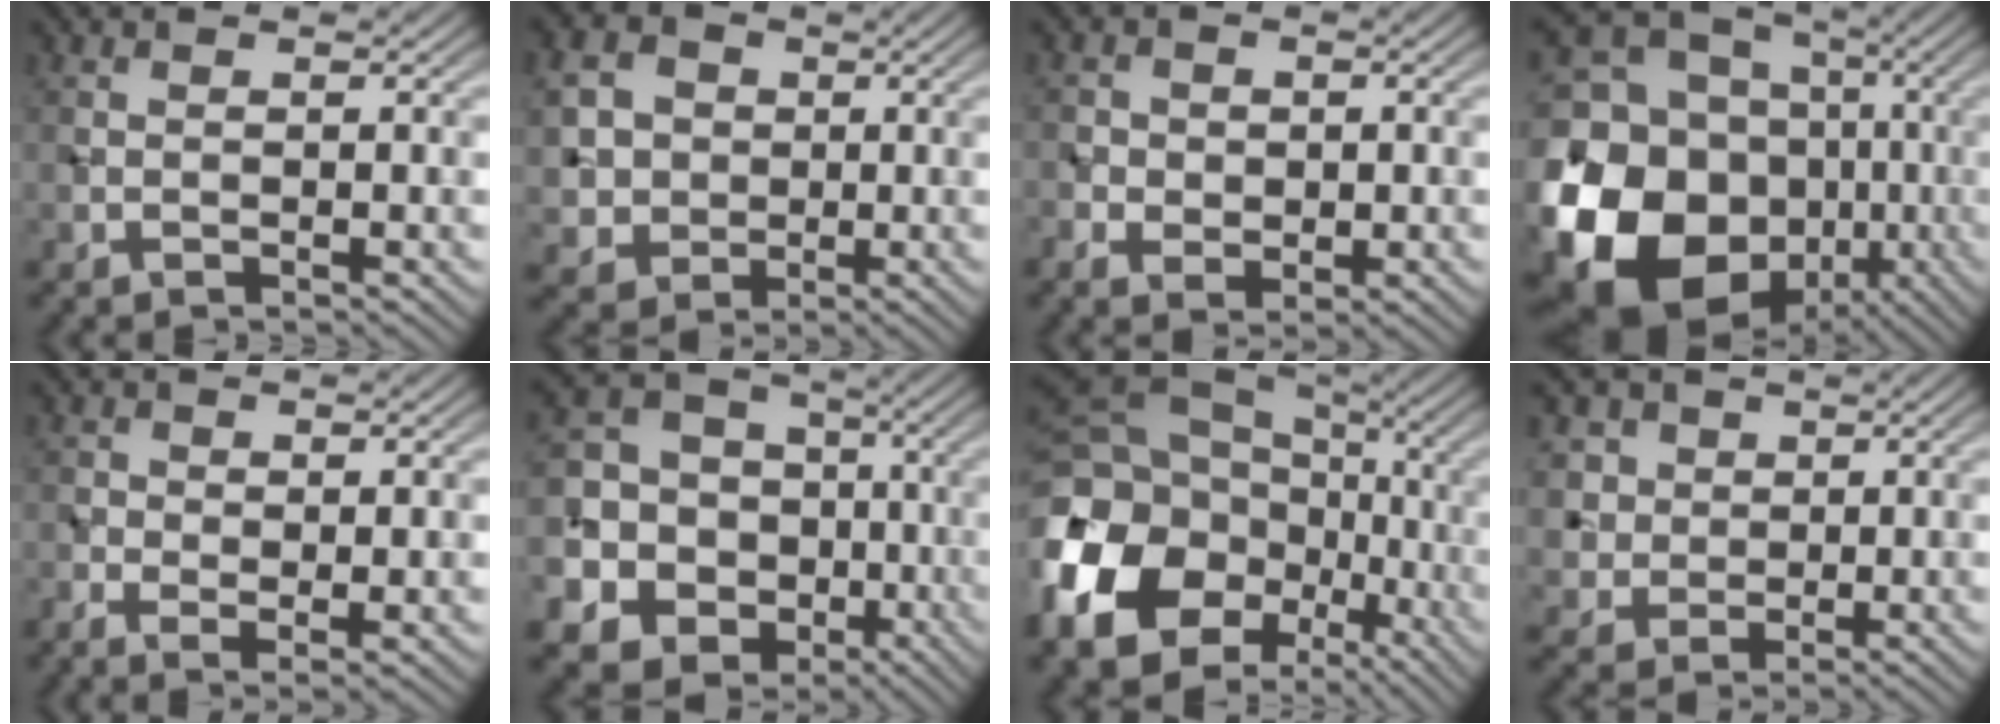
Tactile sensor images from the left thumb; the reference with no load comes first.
{"total": 7.0, "force": [0.4, 6.4, 2.6], "torque": [-0.091, 0.000, 0.002]}
{"total": 3.4, "force": [-0.4, 2.9, 1.7], "torque": [-0.032, -0.005, -0.007]}
{"total": 24.8, "force": [-6.4, 21.3, 10.8], "torque": [-0.271, -0.028, -0.148]}
{"total": 3.0, "force": [-0.7, 1.6, 2.5], "torque": [-0.054, -0.007, -0.011]}
{"total": 20.5, "force": [-4.8, 18.7, 6.9], "torque": [-0.235, -0.002, -0.099]}
{"total": 19.5, "force": [-7.2, 14.7, 10.6], "torque": [-0.281, -0.041, -0.124]}
{"total": 6.1, "force": [2.5, 5.3, 1.8], "torque": [-0.085, -0.008, 0.052]}